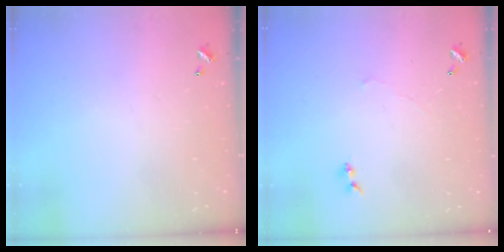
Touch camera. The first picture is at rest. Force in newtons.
{"total": 0.7, "press": 0.1, "slide": 0.7}